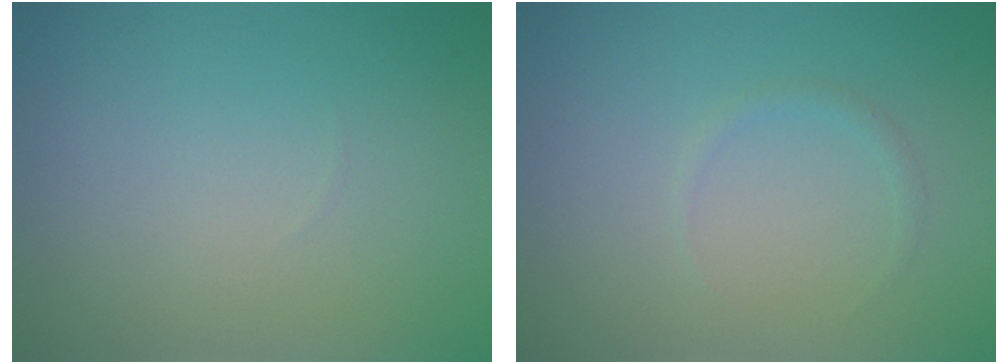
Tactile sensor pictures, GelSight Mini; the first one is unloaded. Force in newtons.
{"total": 0.7, "press": 0.7, "slide": 0.1}